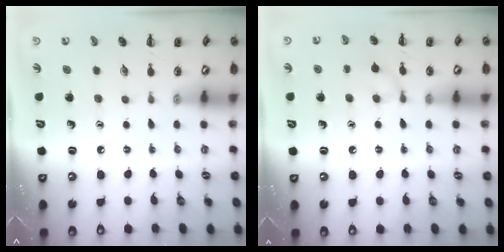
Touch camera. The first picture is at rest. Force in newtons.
{"total": 8.2, "press": 7.9, "slide": 2.1}